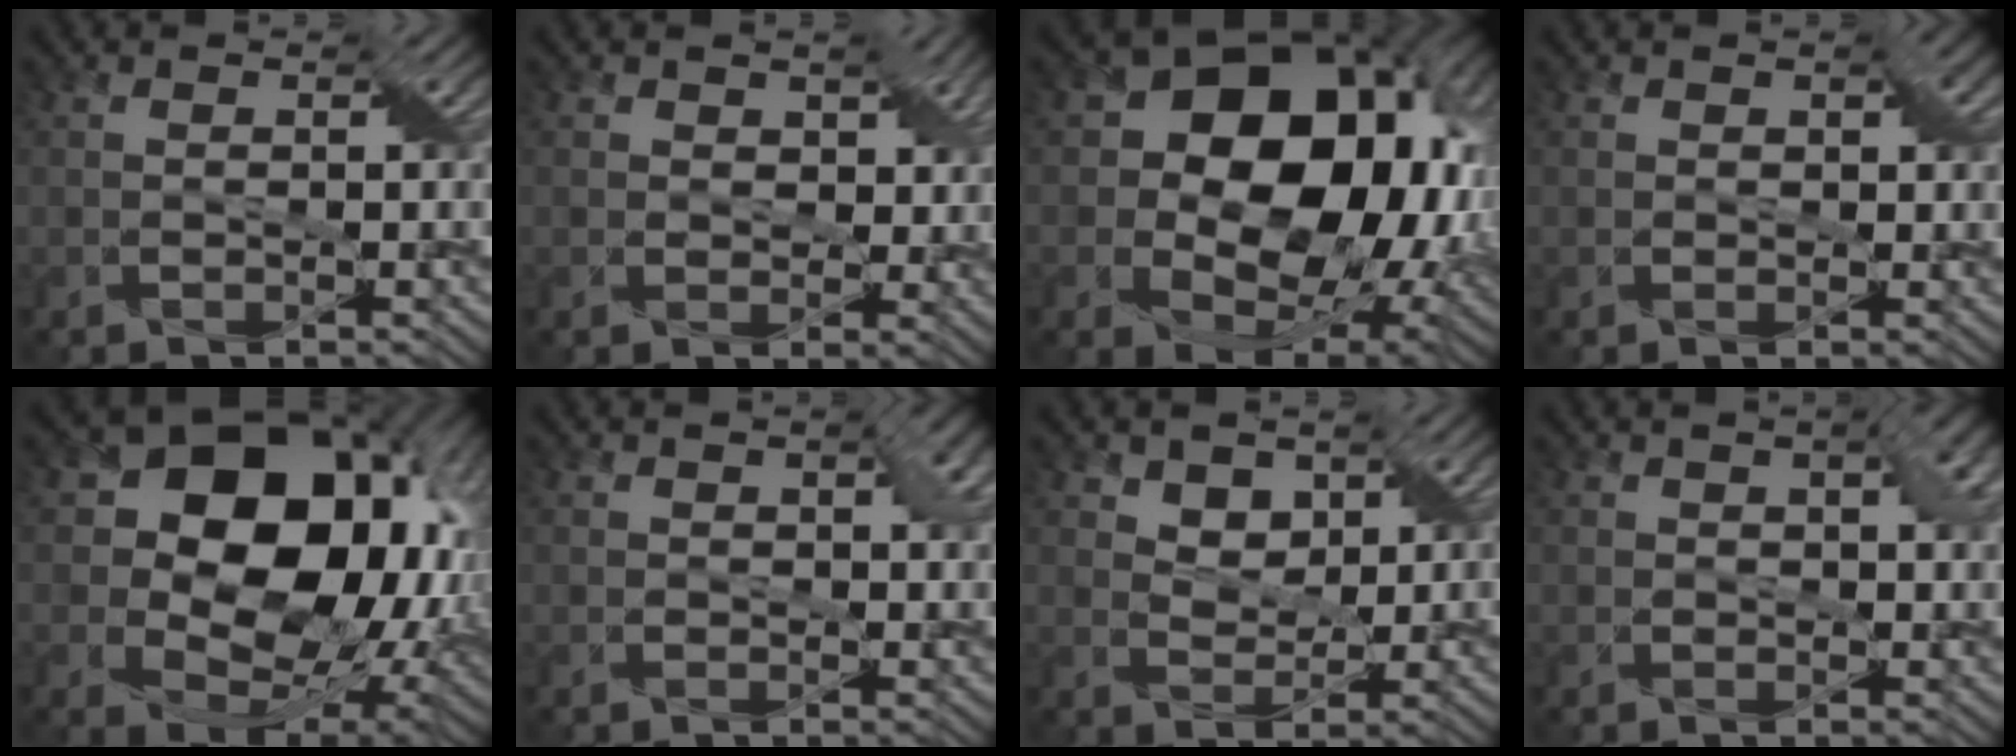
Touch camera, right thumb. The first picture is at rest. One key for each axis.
{"total": 4.1, "fx": 1.3, "fy": 3.3, "fz": 2.2, "tx": -0.034, "ty": 0.008, "tz": 0.007}
{"total": 15.7, "fx": 2.0, "fy": 11.1, "fz": 10.9, "tx": -0.164, "ty": -0.009, "tz": 0.040}
{"total": 1.3, "fx": 0.4, "fy": 1.0, "fz": 0.7, "tx": -0.006, "ty": 0.001, "tz": 0.005}
{"total": 16.7, "fx": 3.1, "fy": 12.4, "fz": 10.8, "tx": -0.183, "ty": -0.012, "tz": 0.071}
{"total": 2.3, "fx": 0.8, "fy": 1.4, "fz": 1.6, "tx": -0.021, "ty": 0.000, "tz": 0.009}
{"total": 3.7, "fx": 2.6, "fy": 2.3, "fz": 1.5, "tx": -0.039, "ty": -0.013, "tz": 0.047}
{"total": 3.7, "fx": 1.3, "fy": 1.9, "fz": 2.9, "tx": -0.041, "ty": 0.006, "tz": 0.017}